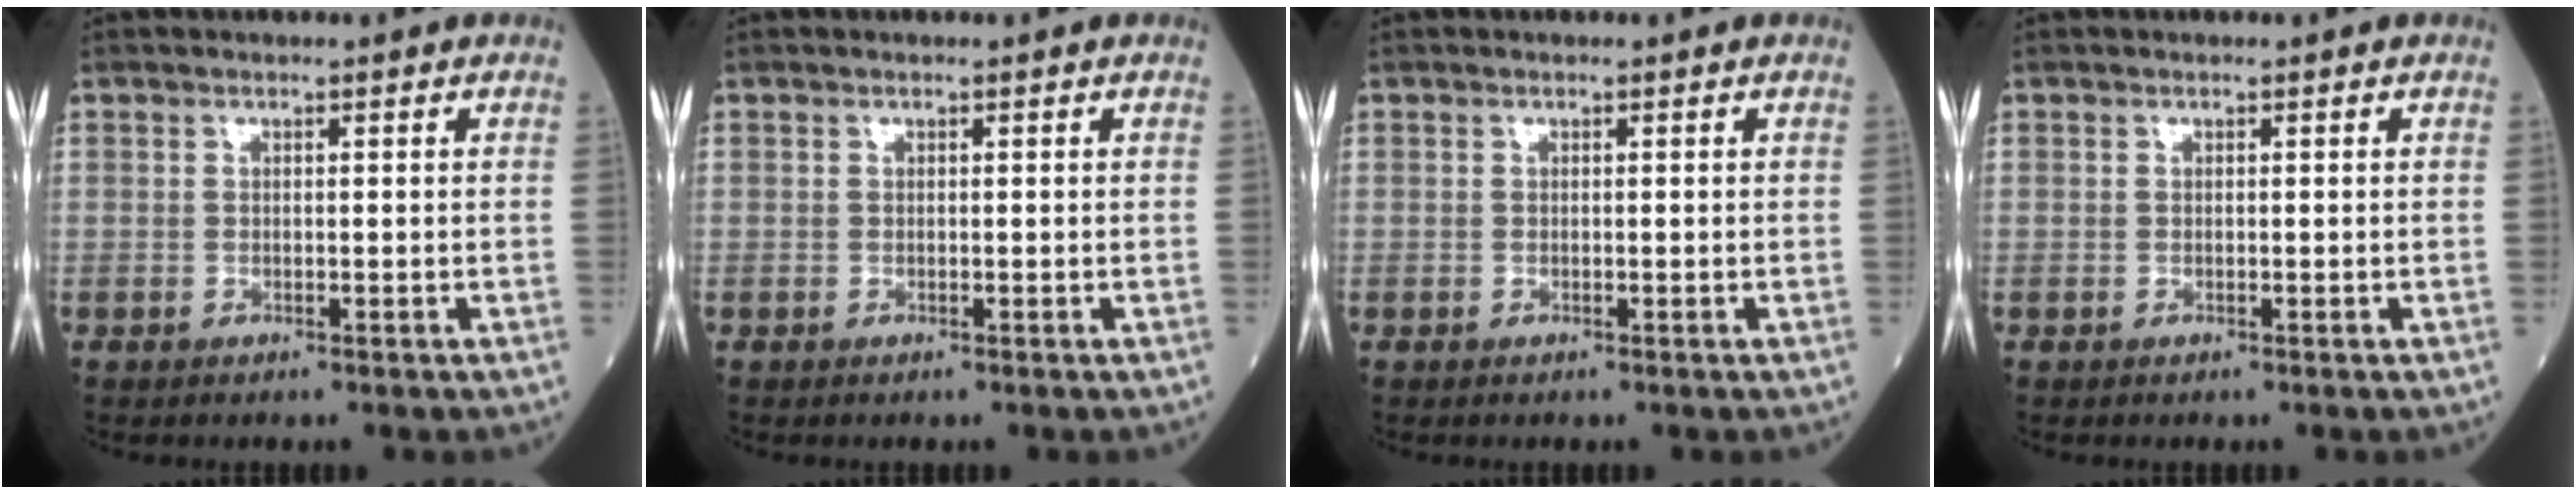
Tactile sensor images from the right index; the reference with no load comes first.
{"total": 0.0}
{"total": 0.0}
{"total": 0.0}